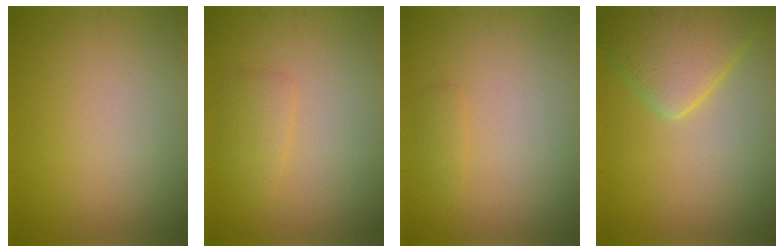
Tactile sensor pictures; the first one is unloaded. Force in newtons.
{"total": 1.8, "press": 1.8, "slide": 0.0}
{"total": 0.8, "press": 0.8, "slide": 0.1}
{"total": 5.3, "press": 5.3, "slide": 0.4}